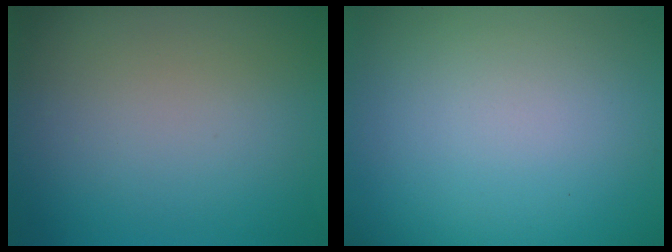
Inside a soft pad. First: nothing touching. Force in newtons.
{"total": 0.0}